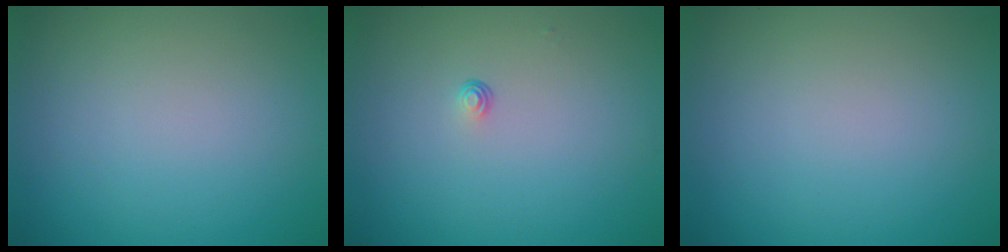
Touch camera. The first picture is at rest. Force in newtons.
{"total": 0.6, "press": 0.3, "slide": 0.5}
{"total": 0.0}